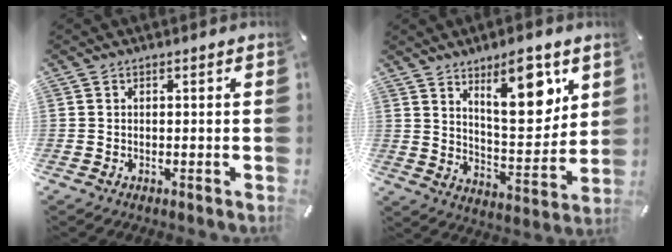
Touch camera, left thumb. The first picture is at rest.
{"total": 14.9, "force": [8.9, 5.9, 10.3], "torque": [-0.129, -0.057, 0.145]}